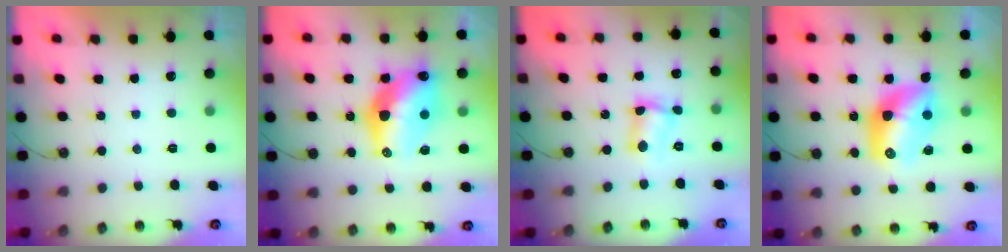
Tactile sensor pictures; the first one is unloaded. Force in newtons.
{"total": 14.9, "press": 14.9, "slide": 1.2}
{"total": 5.7, "press": 5.7, "slide": 0.6}
{"total": 13.1, "press": 13.1, "slide": 1.0}